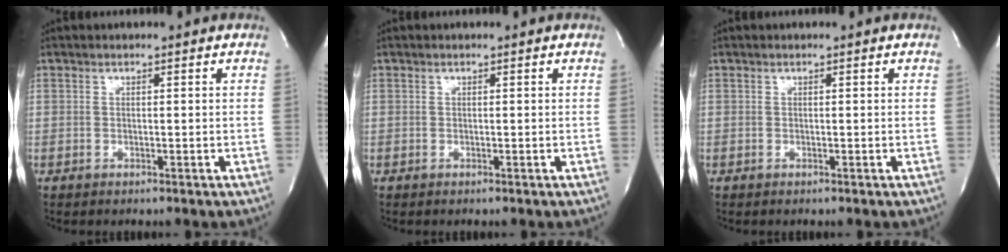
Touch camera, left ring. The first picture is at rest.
{"total": 0.0}
{"total": 0.0}